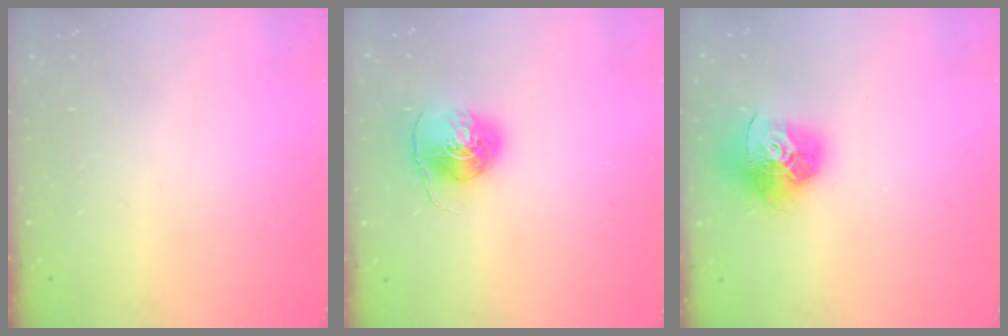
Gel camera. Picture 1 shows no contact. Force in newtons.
{"total": 8.3, "press": 8.3, "slide": 0.4}
{"total": 15.9, "press": 15.9, "slide": 1.6}